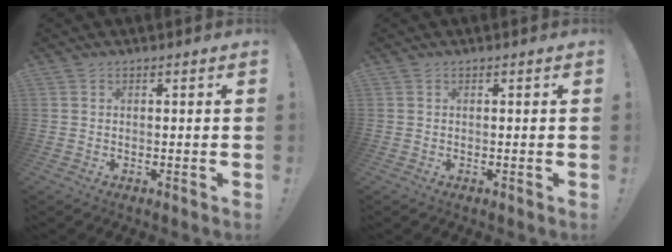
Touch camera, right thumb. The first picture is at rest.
{"total": 0.0}